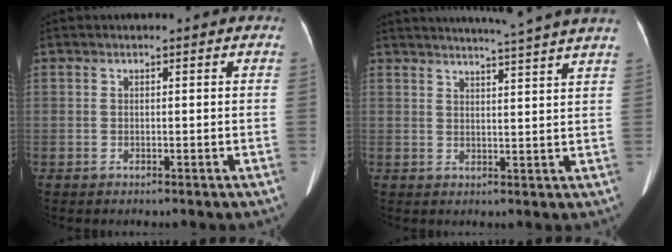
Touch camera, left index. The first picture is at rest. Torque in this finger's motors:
{"motor_torque": [0.20, -1.05, -0.03, 0.05]}